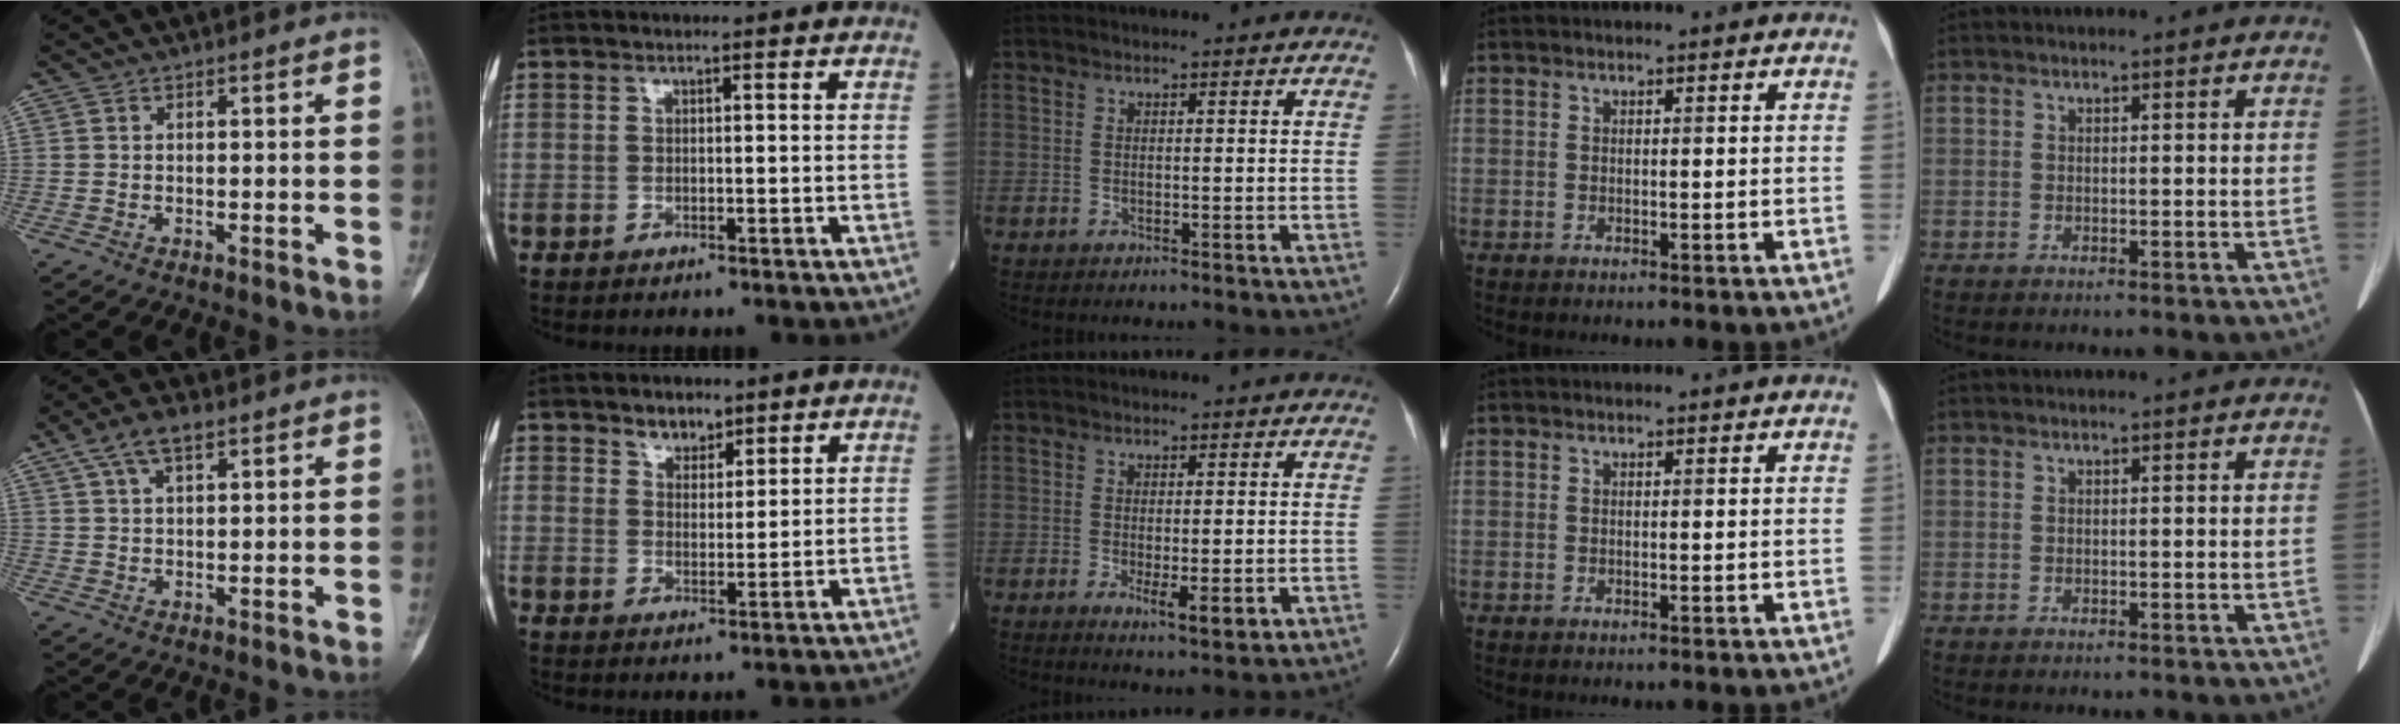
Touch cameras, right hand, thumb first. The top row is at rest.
{"thumb": {"total": 6.7, "force": [3.8, 3.3, 4.4], "torque": [-0.070, 0.005, 0.069]}, "index": {"total": 3.0, "force": [2.5, 1.2, 1.1], "torque": [-0.020, -0.002, 0.044]}, "middle": {"total": 4.3, "force": [-1.3, 1.2, 3.9], "torque": [-0.057, -0.009, -0.013]}}